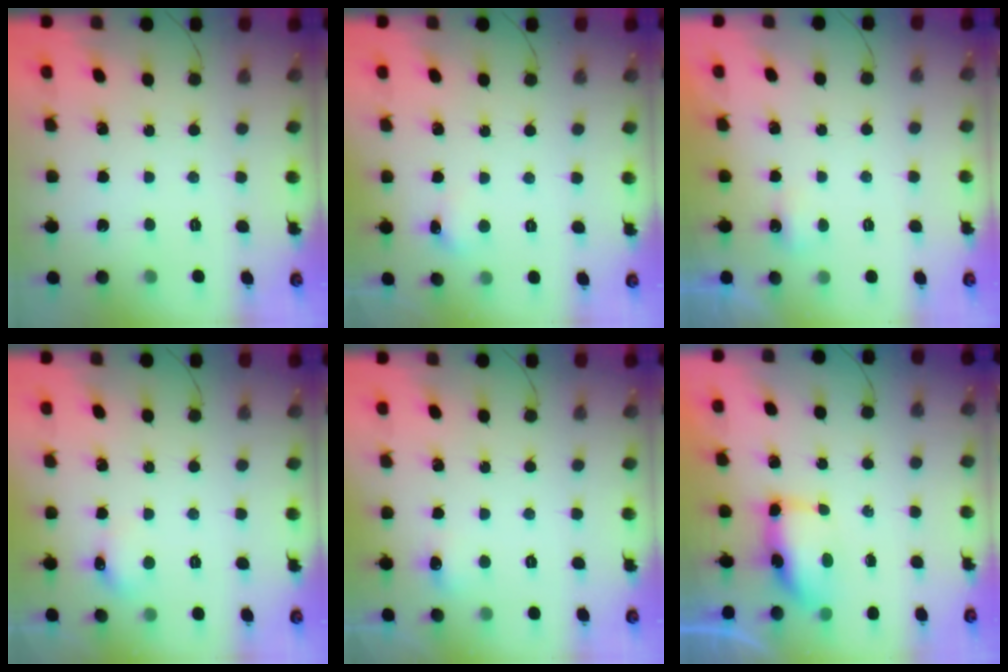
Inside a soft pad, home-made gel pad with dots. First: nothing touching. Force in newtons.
{"total": 4.8, "press": 4.5, "slide": 1.4}
{"total": 2.3, "press": 2.2, "slide": 0.6}
{"total": 6.3, "press": 6.1, "slide": 1.5}
{"total": 5.2, "press": 5.0, "slide": 1.3}
{"total": 7.1, "press": 7.1, "slide": 0.5}